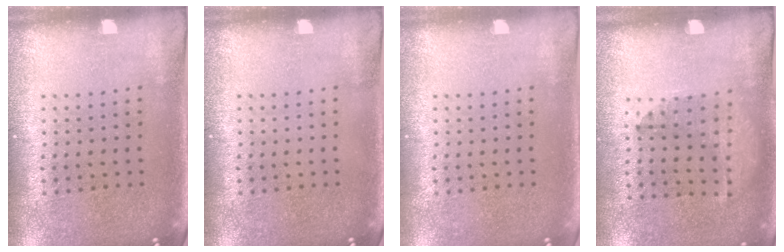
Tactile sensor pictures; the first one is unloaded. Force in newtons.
{"total": 0.0}
{"total": 0.0}
{"total": 1.4, "press": 0.9, "slide": 1.1}